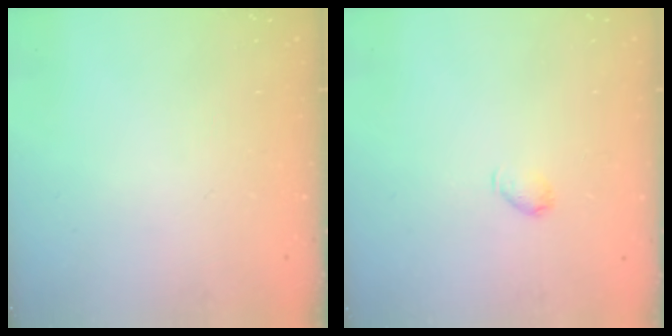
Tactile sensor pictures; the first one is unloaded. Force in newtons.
{"total": 3.2, "press": 3.1, "slide": 0.6}